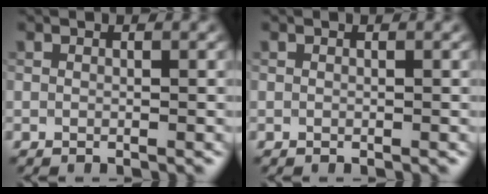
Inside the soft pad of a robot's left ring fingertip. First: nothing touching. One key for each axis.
{"total": 0.0}